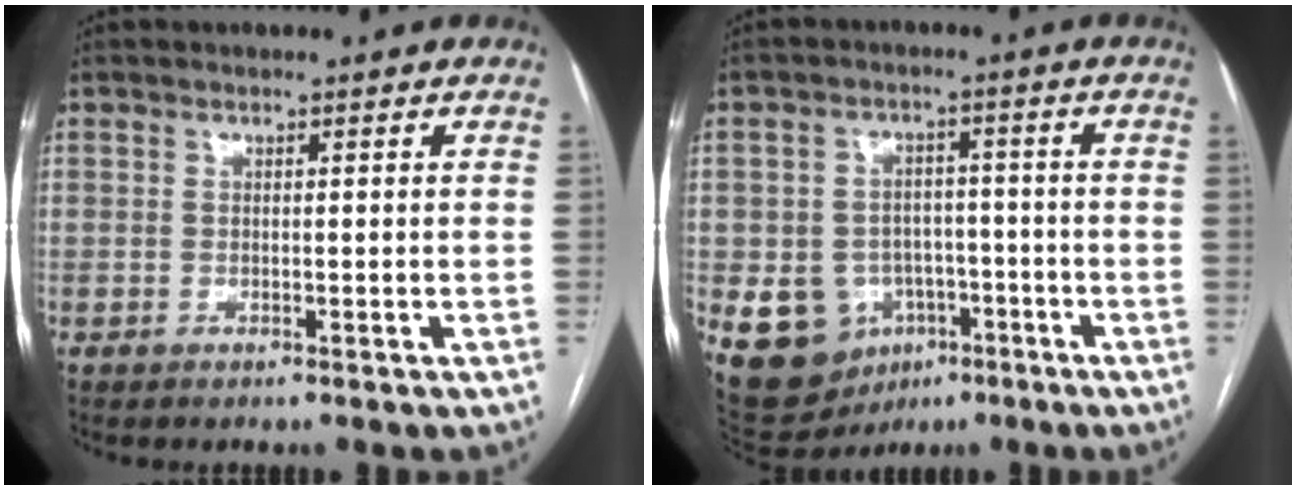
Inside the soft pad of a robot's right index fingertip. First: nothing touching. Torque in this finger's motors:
{"motor_torque": [-0.10, -0.13, -0.58, -0.21]}